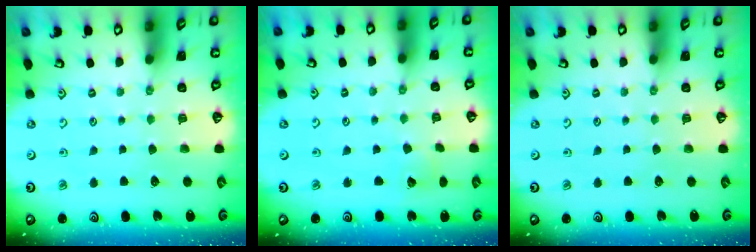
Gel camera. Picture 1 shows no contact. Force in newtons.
{"total": 4.2, "press": 4.2, "slide": 0.2}
{"total": 0.0}